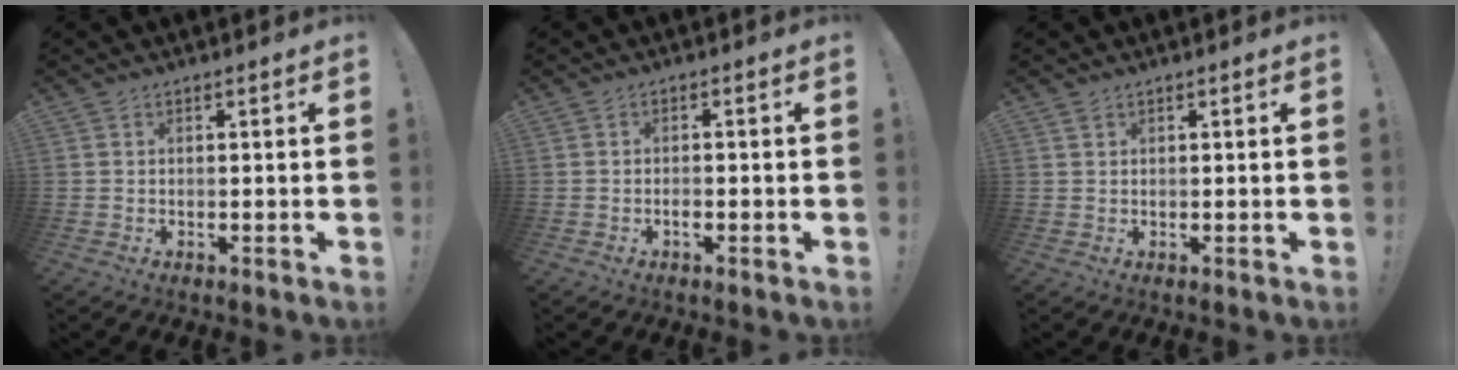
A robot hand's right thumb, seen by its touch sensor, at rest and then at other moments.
{"total": 1.5, "force": [-0.9, 0.3, 1.1], "torque": [-0.020, 0.000, -0.015]}
{"total": 1.0, "force": [0.6, 0.6, 0.4], "torque": [-0.014, 0.004, 0.014]}